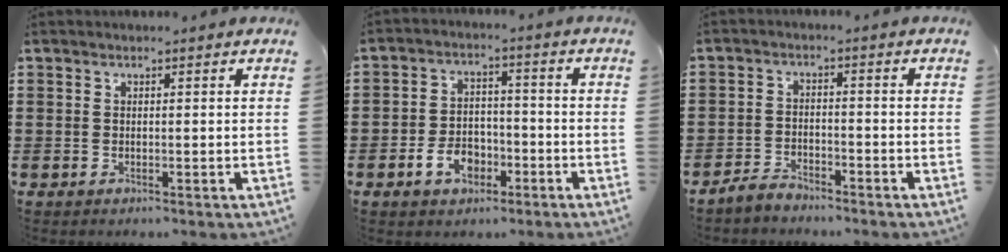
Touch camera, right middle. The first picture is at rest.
{"total": 5.7, "force": [-3.0, 3.8, 3.1], "torque": [-0.052, 0.007, -0.058]}
{"total": 3.0, "force": [-2.9, 0.7, 0.3], "torque": [-0.018, 0.005, -0.064]}